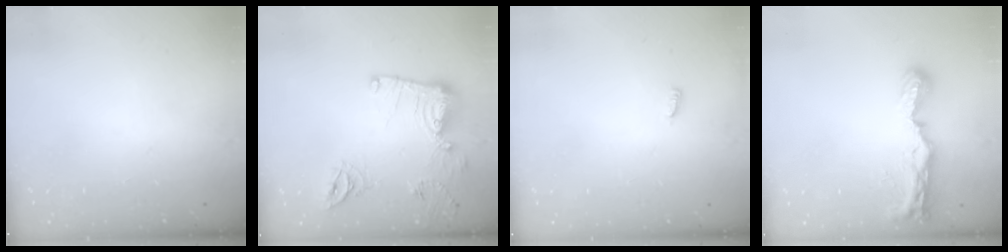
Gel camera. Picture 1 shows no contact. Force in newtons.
{"total": 13.7, "press": 13.6, "slide": 1.4}
{"total": 3.5, "press": 3.4, "slide": 0.6}
{"total": 8.3, "press": 8.3, "slide": 0.6}